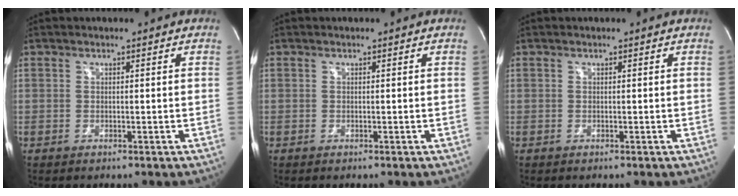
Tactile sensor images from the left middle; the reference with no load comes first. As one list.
[{"total": 0.0}, {"total": 0.0}]